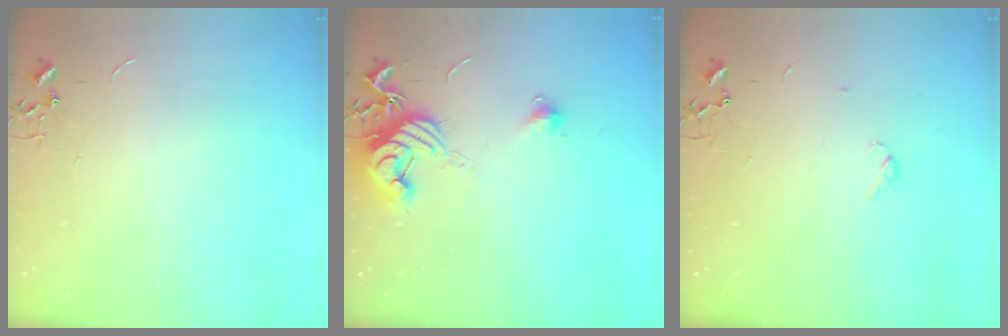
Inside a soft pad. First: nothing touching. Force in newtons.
{"total": 12.3, "press": 12.3, "slide": 0.7}
{"total": 3.4, "press": 3.3, "slide": 0.6}